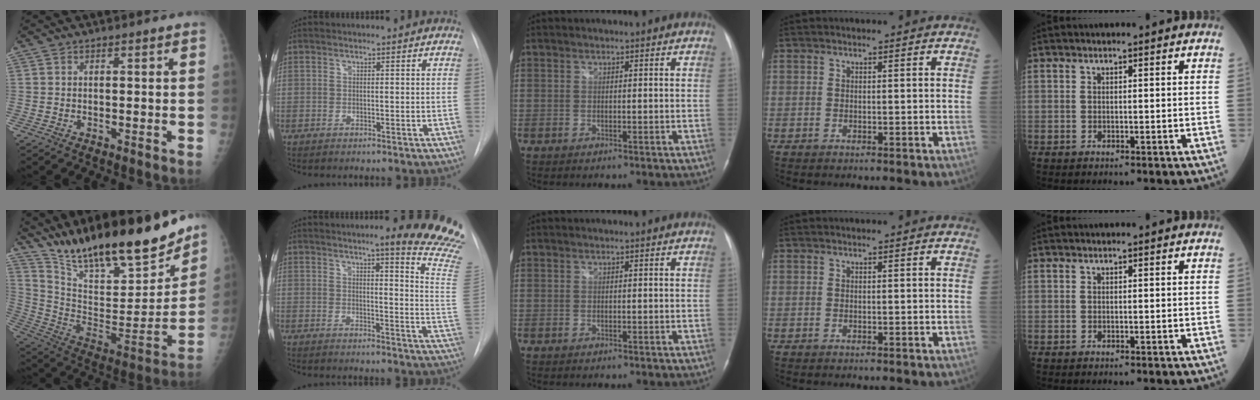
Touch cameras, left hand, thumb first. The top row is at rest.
{"thumb": {"total": 27.5, "force": [22.0, 7.4, 14.8], "torque": [-0.218, -0.094, 0.356]}, "index": {"total": 16.4, "force": [13.5, -0.4, 9.2], "torque": [-0.098, -0.109, 0.136]}}